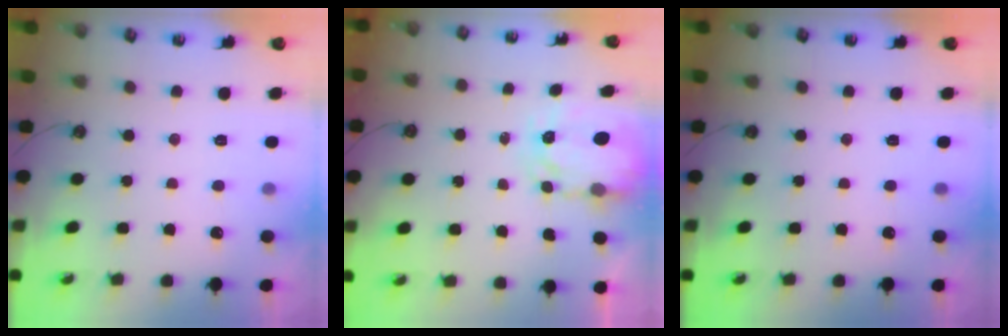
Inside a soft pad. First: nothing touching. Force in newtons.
{"total": 3.9, "press": 3.9, "slide": 0.3}
{"total": 0.0}